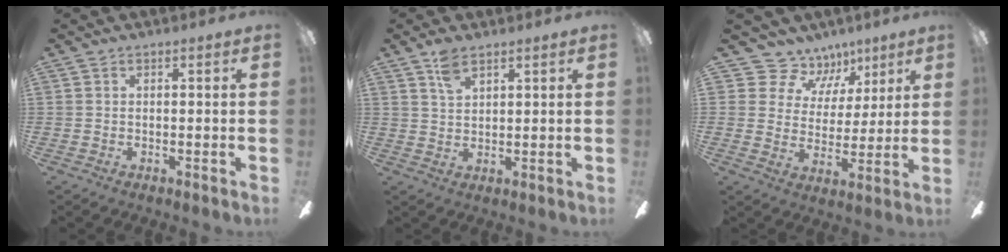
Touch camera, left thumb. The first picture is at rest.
{"total": 4.7, "force": [3.1, 2.0, 2.9], "torque": [-0.057, -0.002, 0.056]}
{"total": 9.7, "force": [7.0, 6.6, 1.5], "torque": [-0.052, -0.047, 0.137]}